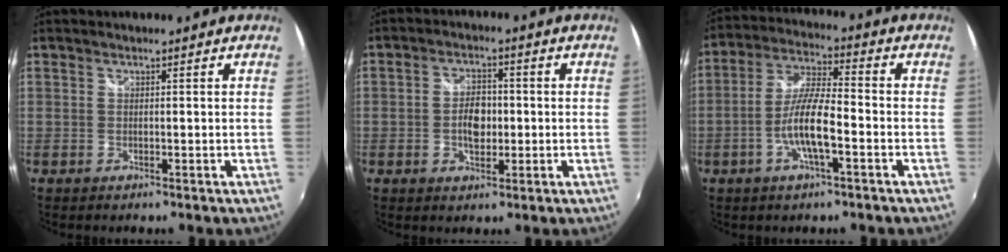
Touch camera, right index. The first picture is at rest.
{"total": 5.6, "force": [-0.8, 3.5, 4.4], "torque": [-0.080, 0.006, -0.011]}
{"total": 9.5, "force": [-3.4, 1.8, 8.7], "torque": [-0.178, 0.002, -0.064]}